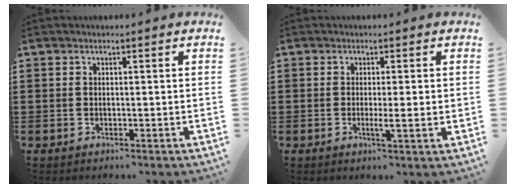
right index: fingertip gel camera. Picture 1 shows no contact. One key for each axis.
{"total": 6.7, "fx": -1.2, "fy": 0.4, "fz": 6.6, "tx": -0.114, "ty": -0.013, "tz": -0.019}